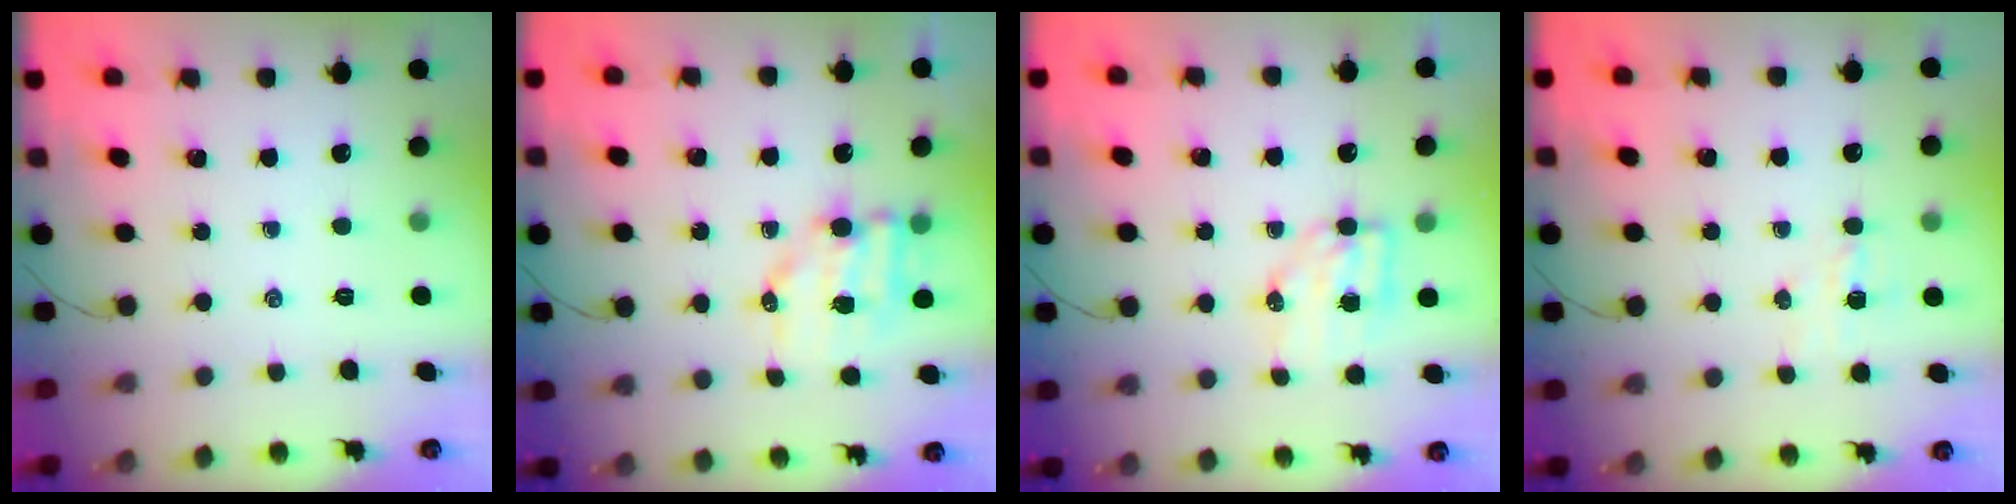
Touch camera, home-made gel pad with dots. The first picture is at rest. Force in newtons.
{"total": 8.1, "press": 8.0, "slide": 1.0}
{"total": 6.6, "press": 6.6, "slide": 0.9}
{"total": 3.5, "press": 3.3, "slide": 1.1}